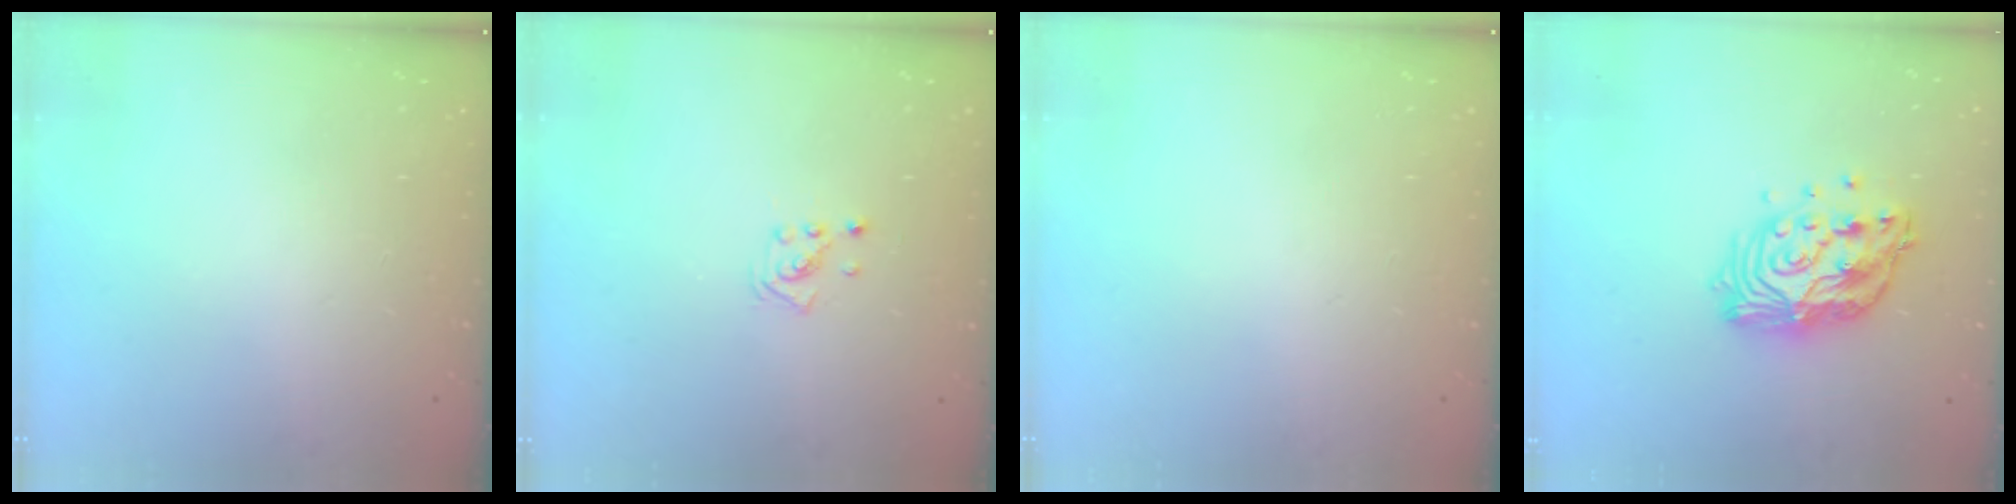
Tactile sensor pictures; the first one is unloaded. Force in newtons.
{"total": 1.9, "press": 1.9, "slide": 0.1}
{"total": 0.0}
{"total": 16.8, "press": 16.7, "slide": 1.5}